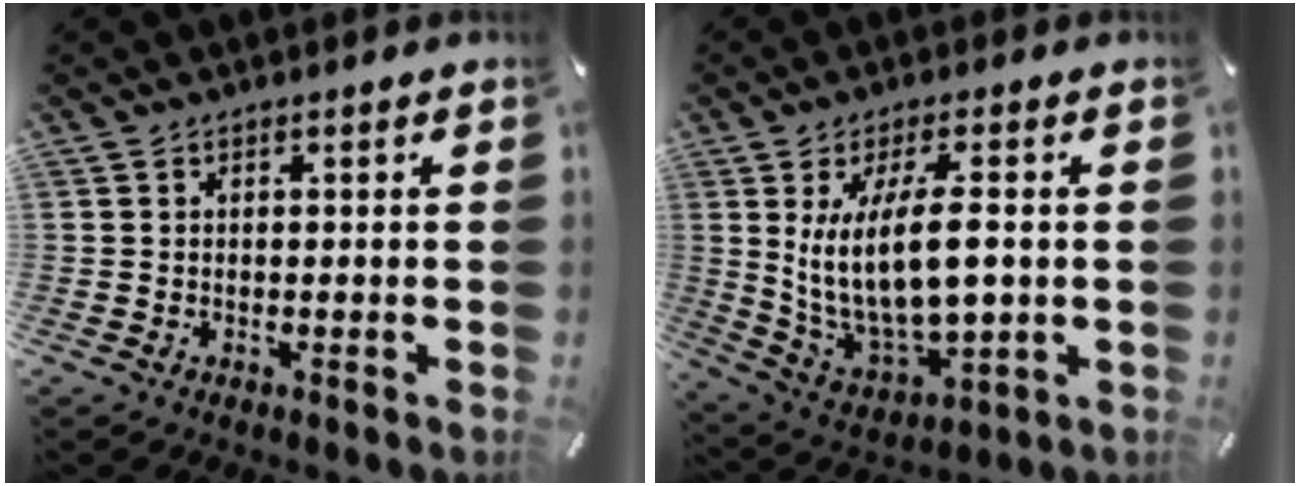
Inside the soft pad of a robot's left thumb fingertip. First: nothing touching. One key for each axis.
{"total": 15.4, "fx": 2.4, "fy": 6.5, "fz": 13.8, "tx": -0.285, "ty": -0.011, "tz": 0.040}